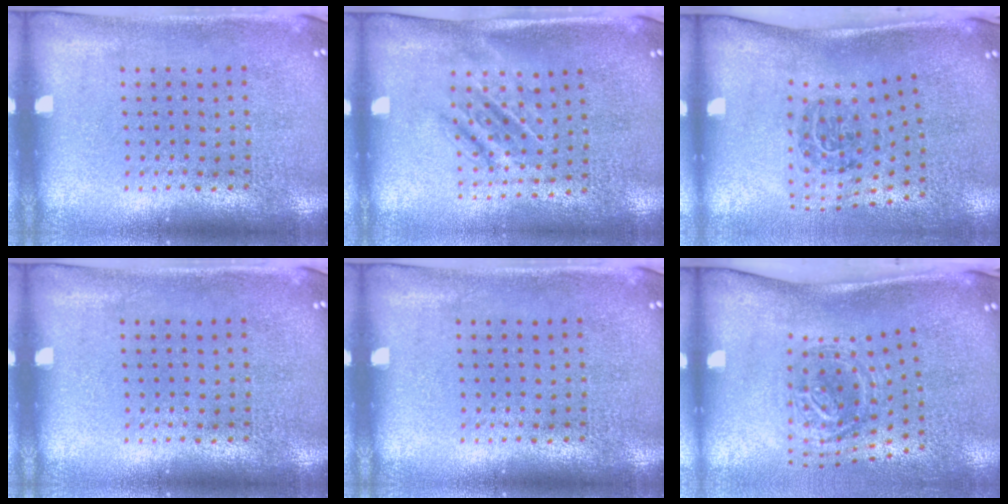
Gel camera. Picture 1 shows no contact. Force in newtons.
{"total": 1.6, "press": 1.2, "slide": 1.0}
{"total": 1.8, "press": 1.2, "slide": 1.3}
{"total": 0.0}
{"total": 0.0}
{"total": 1.8, "press": 1.2, "slide": 1.3}